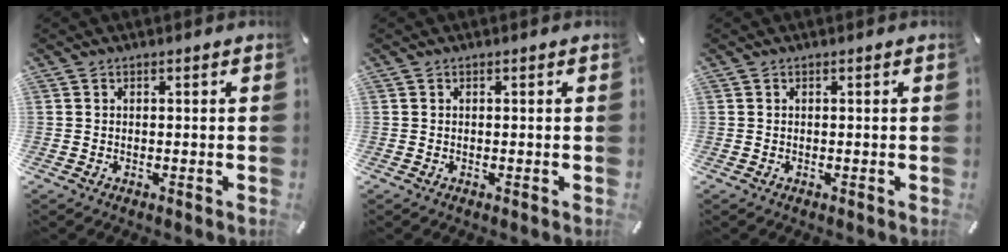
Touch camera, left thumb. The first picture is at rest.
{"total": 0.0}
{"total": 0.0}